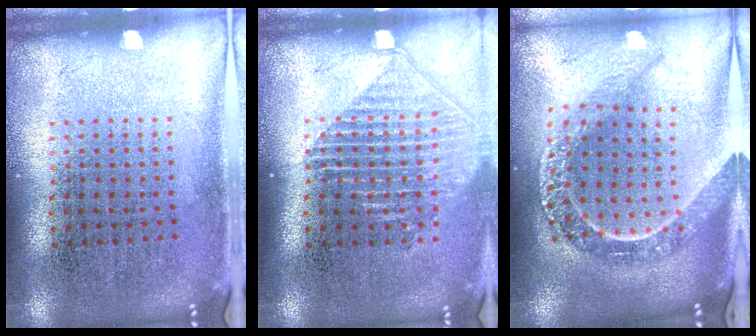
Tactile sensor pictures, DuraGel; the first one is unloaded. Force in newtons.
{"total": 1.4, "press": 1.2, "slide": 0.7}
{"total": 2.4, "press": 2.0, "slide": 1.3}